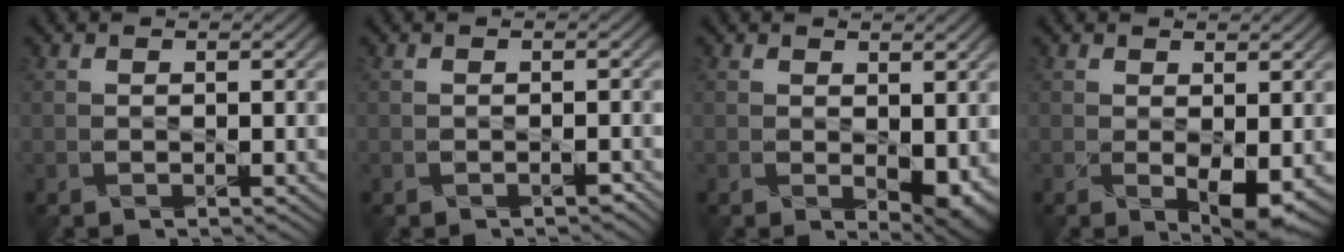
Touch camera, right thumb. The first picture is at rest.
{"total": 0.6, "force": [-0.5, 0.1, 0.3], "torque": [-0.004, -0.001, -0.009]}
{"total": 3.4, "force": [0.1, 1.8, 2.9], "torque": [-0.046, -0.016, 0.013]}
{"total": 3.4, "force": [-0.1, 1.4, 3.1], "torque": [-0.057, -0.014, 0.008]}